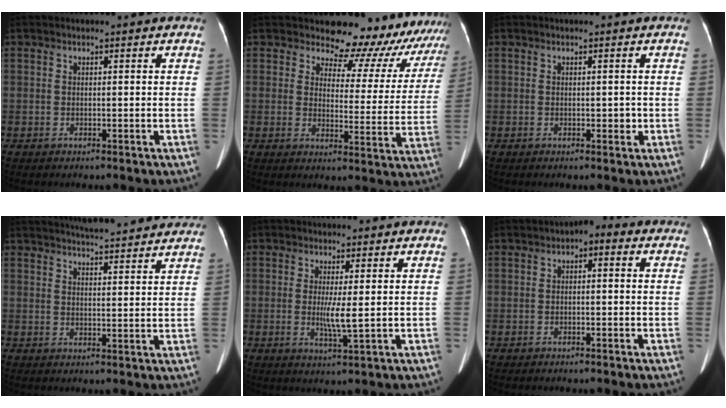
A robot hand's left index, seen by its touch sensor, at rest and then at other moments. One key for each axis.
{"total": 15.5, "fx": 14.7, "fy": 4.6, "fz": 1.5, "tx": 0.015, "ty": -0.068, "tz": 0.146}
{"total": 0.8, "fx": -0.4, "fy": 0.4, "fz": 0.5, "tx": -0.004, "ty": 0.002, "tz": -0.002}
{"total": 14.6, "fx": 13.3, "fy": 1.6, "fz": 5.8, "tx": -0.081, "ty": 0.019, "tz": 0.171}
{"total": 3.4, "fx": -0.2, "fy": -0.2, "fz": 3.3, "tx": -0.072, "ty": -0.009, "tz": 0.006}
{"total": 2.5, "fx": 0.2, "fy": 1.4, "fz": 2.0, "tx": -0.025, "ty": 0.017, "tz": -0.004}